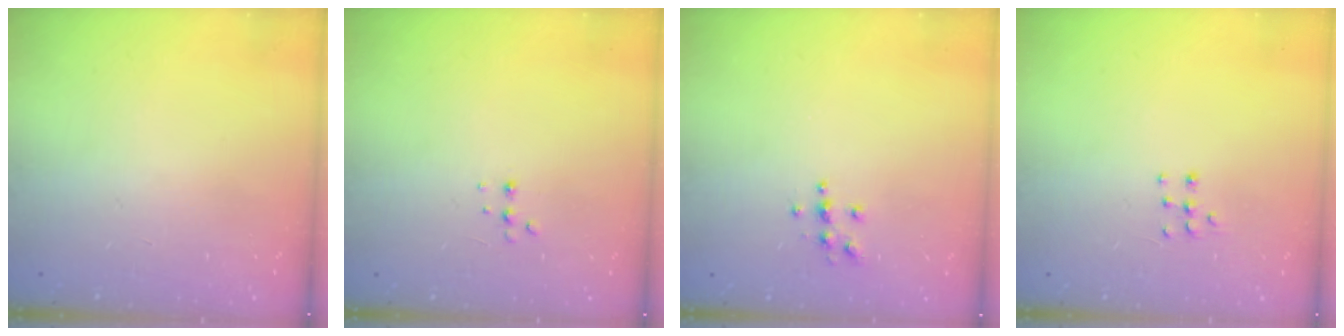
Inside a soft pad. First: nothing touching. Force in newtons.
{"total": 3.4, "press": 3.3, "slide": 0.8}
{"total": 5.5, "press": 5.5, "slide": 0.4}
{"total": 4.4, "press": 4.3, "slide": 0.9}